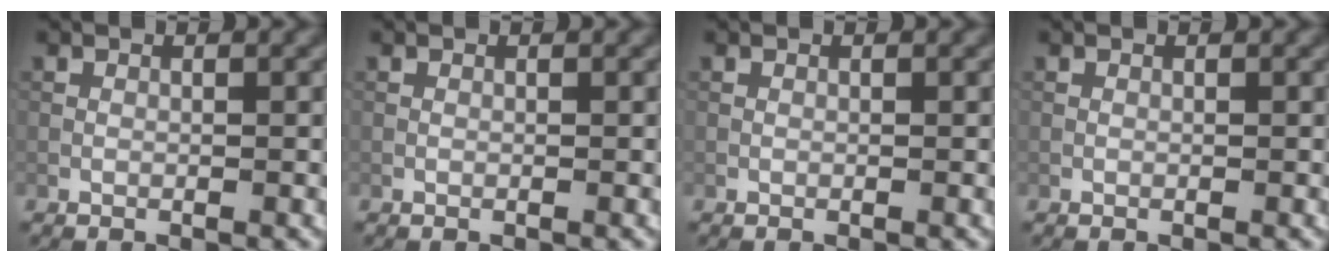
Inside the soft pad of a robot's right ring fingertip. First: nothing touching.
{"total": 0.0}
{"total": 0.0}
{"total": 0.0}